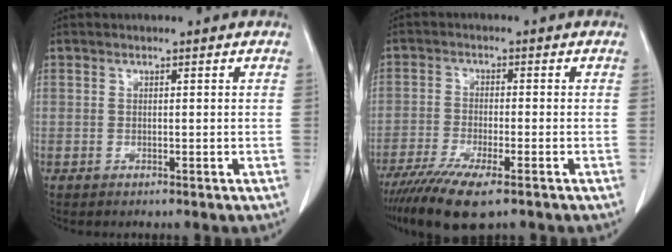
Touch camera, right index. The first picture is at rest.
{"total": 9.5, "force": [-6.6, 1.5, 6.7], "torque": [-0.114, -0.022, -0.109]}